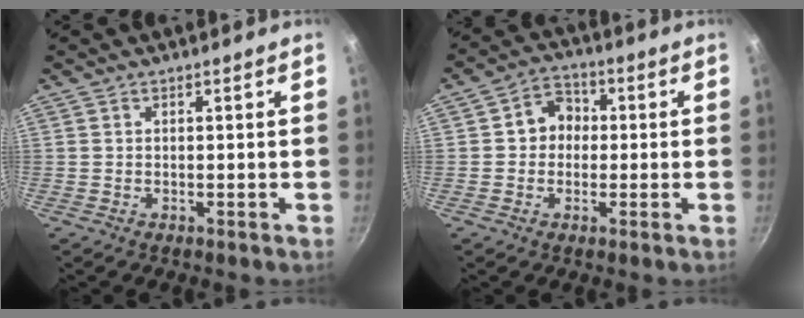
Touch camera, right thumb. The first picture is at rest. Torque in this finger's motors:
{"motor_torque": [0.02, 0.03, 0.30, 0.49, 0.02]}